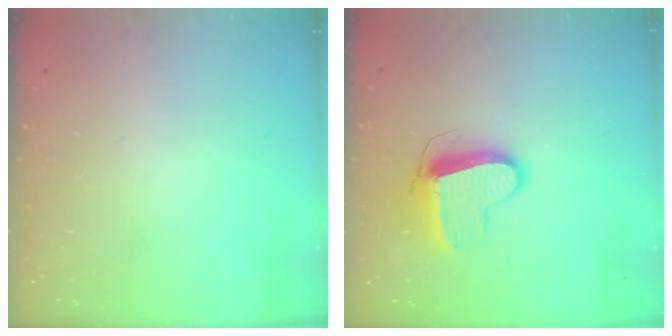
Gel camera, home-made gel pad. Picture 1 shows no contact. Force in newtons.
{"total": 10.3, "press": 10.3, "slide": 0.5}